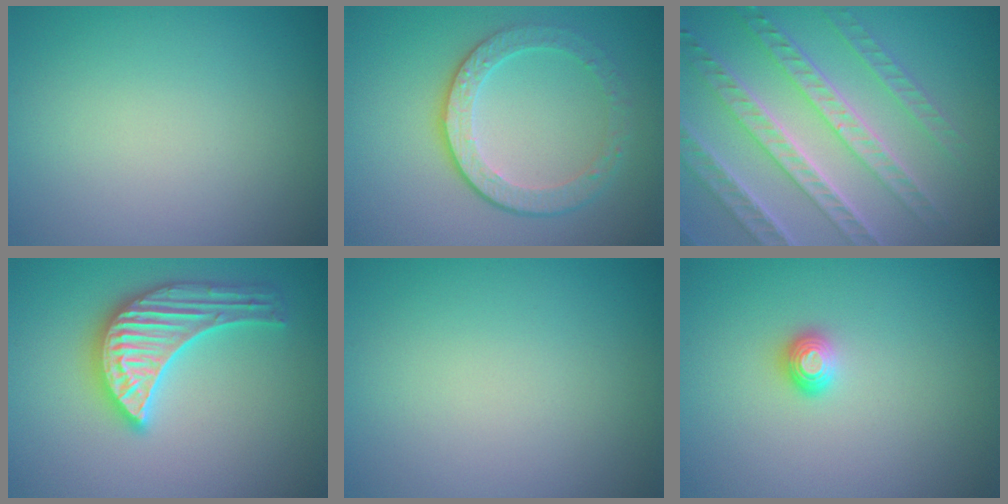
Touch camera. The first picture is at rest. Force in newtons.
{"total": 4.7, "press": 3.3, "slide": 3.3}
{"total": 7.2, "press": 5.5, "slide": 4.6}
{"total": 5.5, "press": 5.4, "slide": 0.6}
{"total": 0.0}
{"total": 1.1, "press": 1.0, "slide": 0.2}